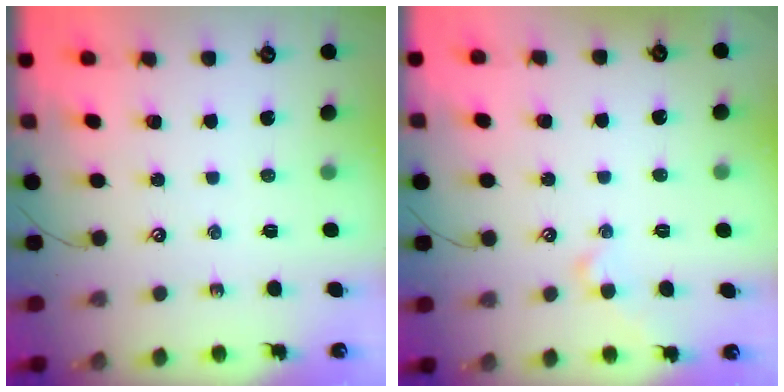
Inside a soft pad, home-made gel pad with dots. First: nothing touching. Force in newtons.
{"total": 1.6, "press": 1.5, "slide": 0.4}